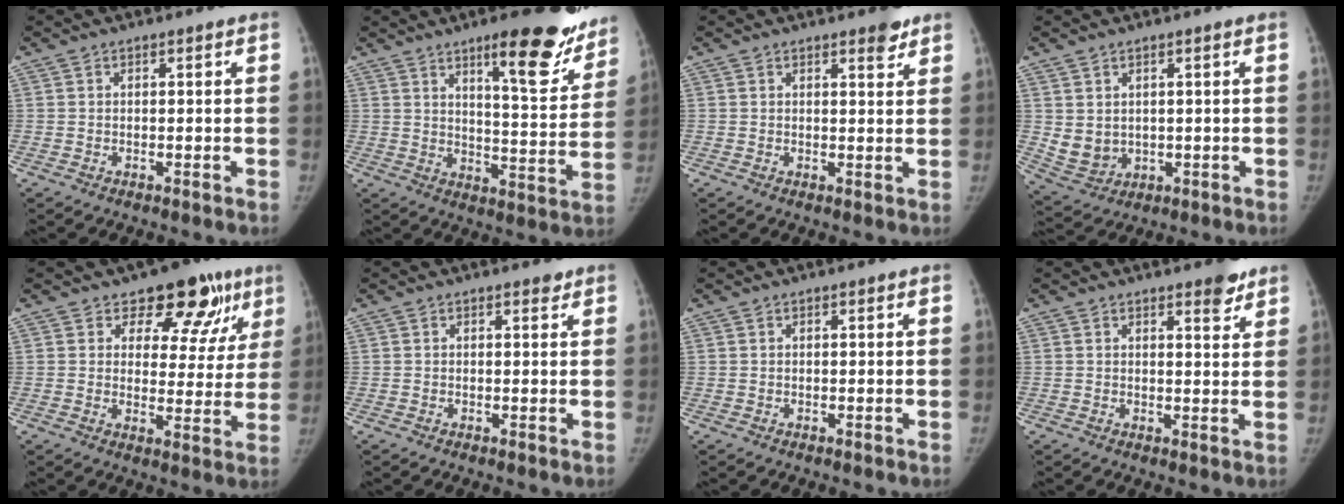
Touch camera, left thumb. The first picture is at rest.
{"total": 17.1, "force": [11.3, 4.5, 11.9], "torque": [-0.111, -0.072, 0.161]}
{"total": 3.0, "force": [2.2, 1.0, 1.8], "torque": [-0.012, -0.014, 0.027]}
{"total": 5.6, "force": [1.0, 4.6, 3.0], "torque": [-0.043, -0.015, 0.039]}
{"total": 12.6, "force": [8.1, 7.7, 5.8], "torque": [-0.009, -0.033, 0.096]}
{"total": 1.0, "force": [0.8, 0.5, 0.3], "torque": [0.003, -0.005, 0.006]}
{"total": 0.0}
{"total": 3.8, "force": [2.8, 1.3, 2.2], "torque": [-0.014, -0.018, 0.035]}